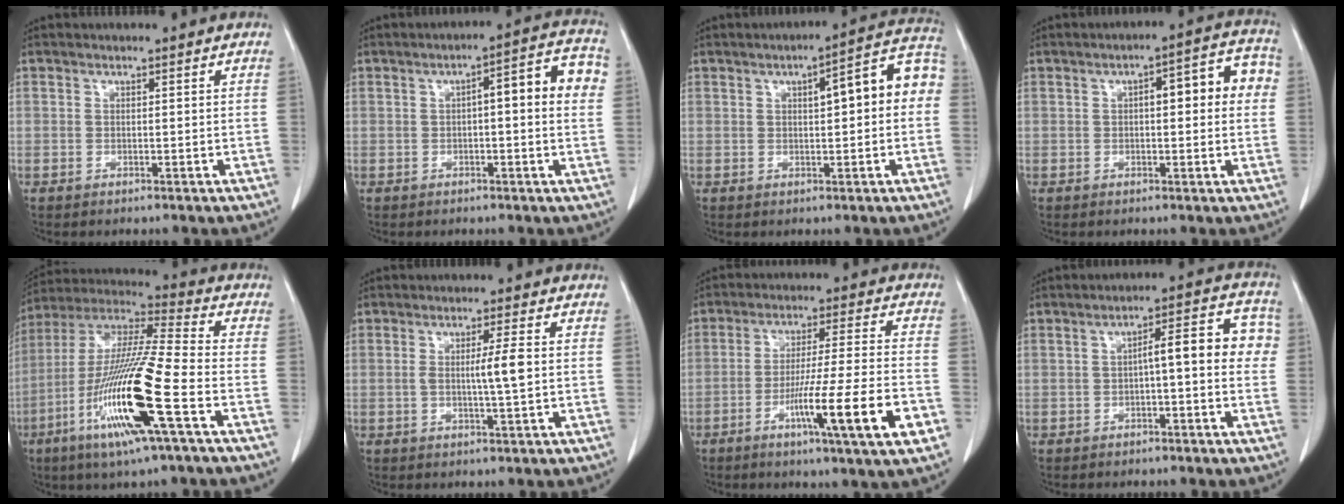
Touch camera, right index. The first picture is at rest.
{"total": 8.3, "force": [0.9, 1.6, 8.1], "torque": [-0.103, 0.030, 0.004]}
{"total": 9.6, "force": [1.3, 2.2, 9.3], "torque": [-0.120, 0.038, 0.012]}
{"total": 8.5, "force": [1.2, 2.3, 8.1], "torque": [-0.101, 0.032, 0.009]}
{"total": 19.6, "force": [-7.2, 0.4, 18.3], "torque": [-0.388, -0.030, -0.142]}
{"total": 4.1, "force": [0.1, -0.4, 4.1], "torque": [-0.071, -0.005, 0.000]}
{"total": 14.4, "force": [-5.9, -0.7, 13.2], "torque": [-0.221, -0.017, -0.094]}
{"total": 8.4, "force": [0.1, 2.1, 8.2], "torque": [-0.103, 0.039, -0.004]}